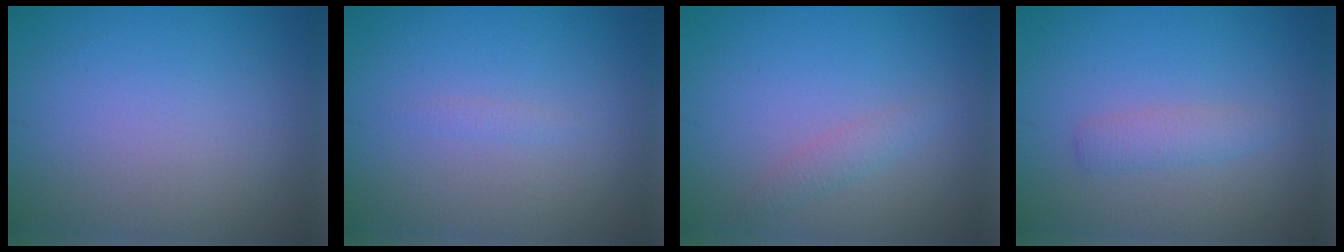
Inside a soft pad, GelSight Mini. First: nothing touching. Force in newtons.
{"total": 0.6, "press": 0.6, "slide": 0.0}
{"total": 1.2, "press": 1.2, "slide": 0.0}
{"total": 1.7, "press": 1.7, "slide": 0.1}